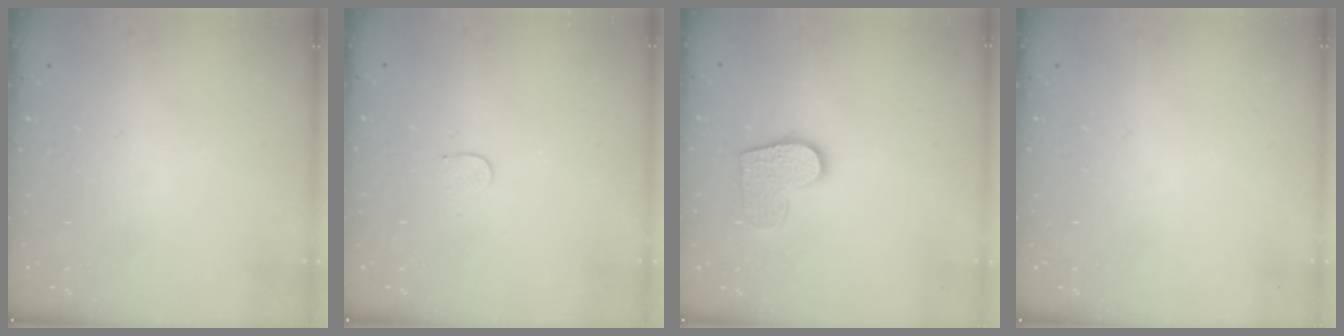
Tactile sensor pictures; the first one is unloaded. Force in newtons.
{"total": 3.7, "press": 3.7, "slide": 0.3}
{"total": 9.8, "press": 9.8, "slide": 0.3}
{"total": 0.0}